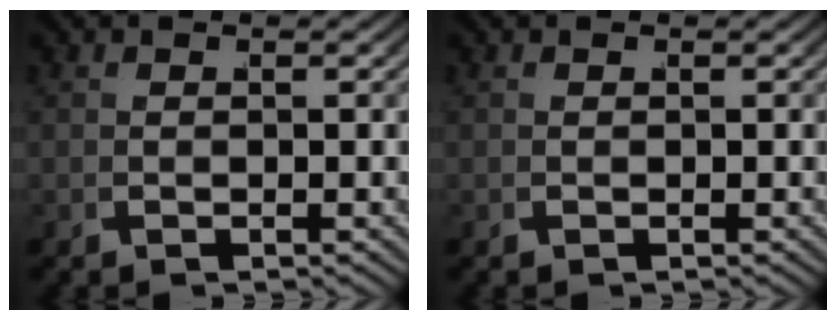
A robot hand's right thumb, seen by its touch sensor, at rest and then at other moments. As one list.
[{"total": 0.0}]